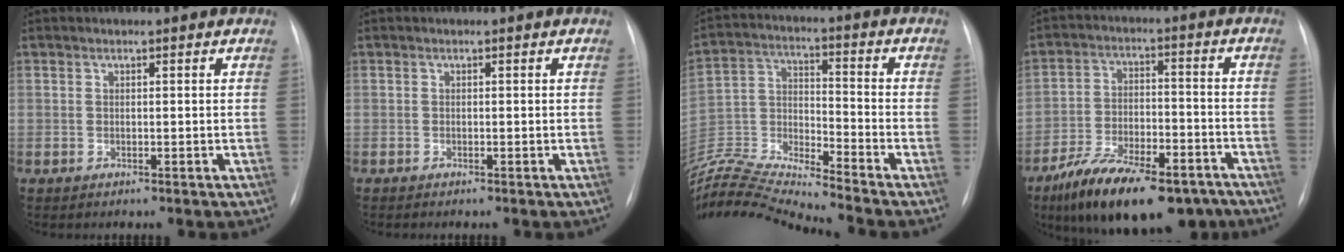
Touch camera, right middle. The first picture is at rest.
{"total": 0.7, "force": [-0.6, 0.0, 0.3], "torque": [-0.006, -0.001, -0.009]}
{"total": 17.0, "force": [-16.2, -1.7, 4.8], "torque": [-0.098, 0.013, -0.302]}
{"total": 19.0, "force": [-13.9, 7.0, 10.9], "torque": [-0.162, 0.010, -0.223]}